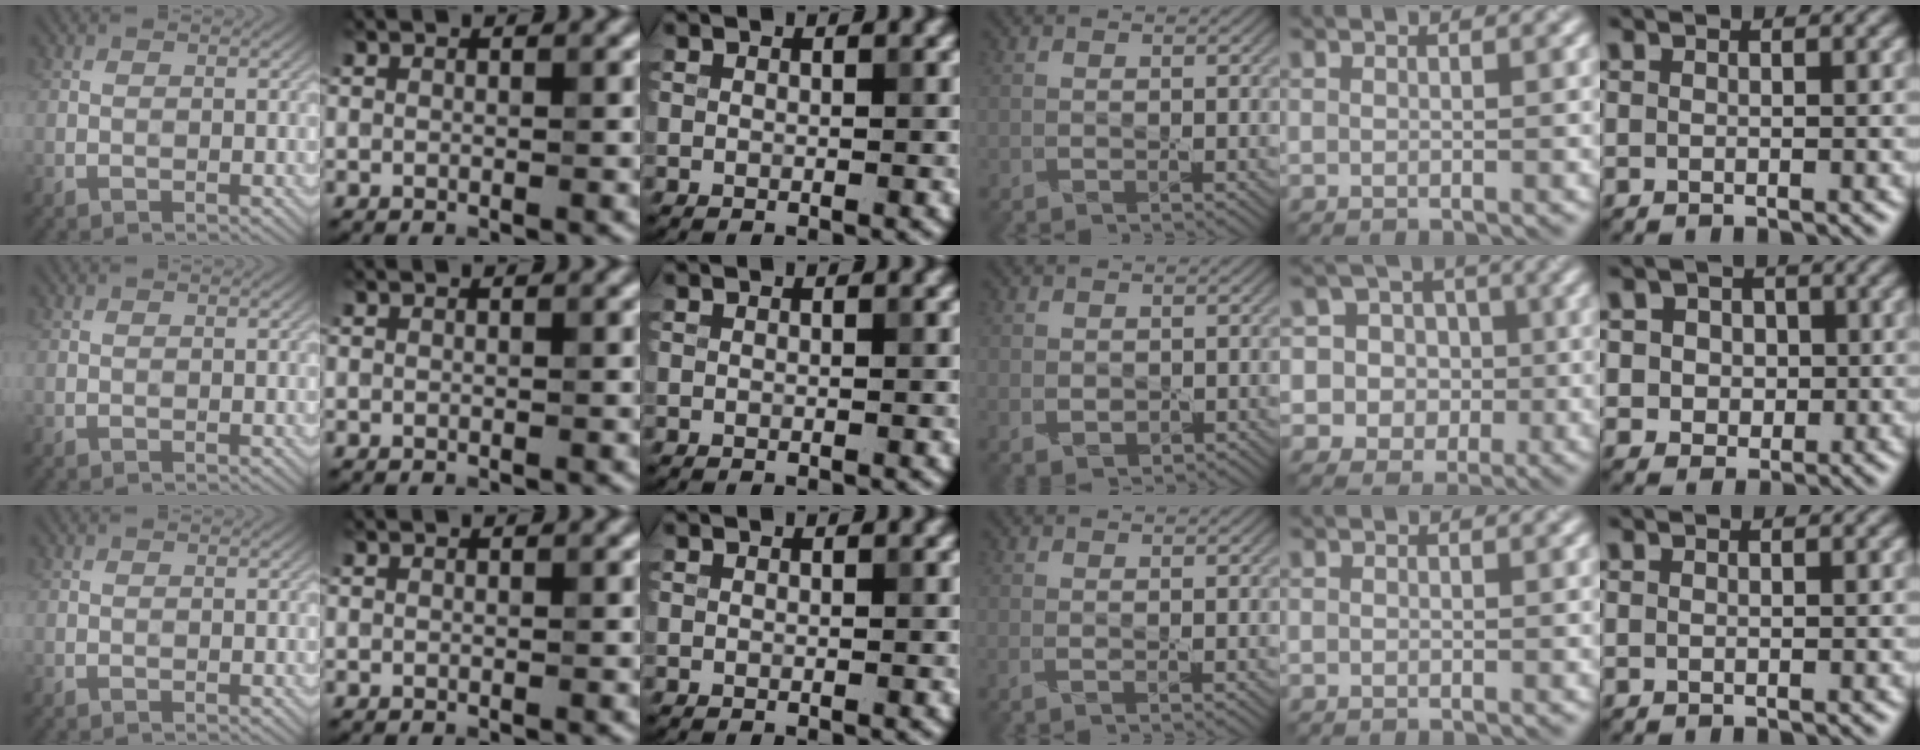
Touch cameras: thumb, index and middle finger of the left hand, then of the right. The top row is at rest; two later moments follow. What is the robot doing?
{"motion": "press", "object": "memory foam"}